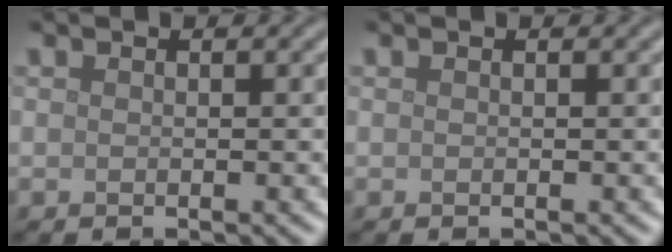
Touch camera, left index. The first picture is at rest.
{"total": 0.0}